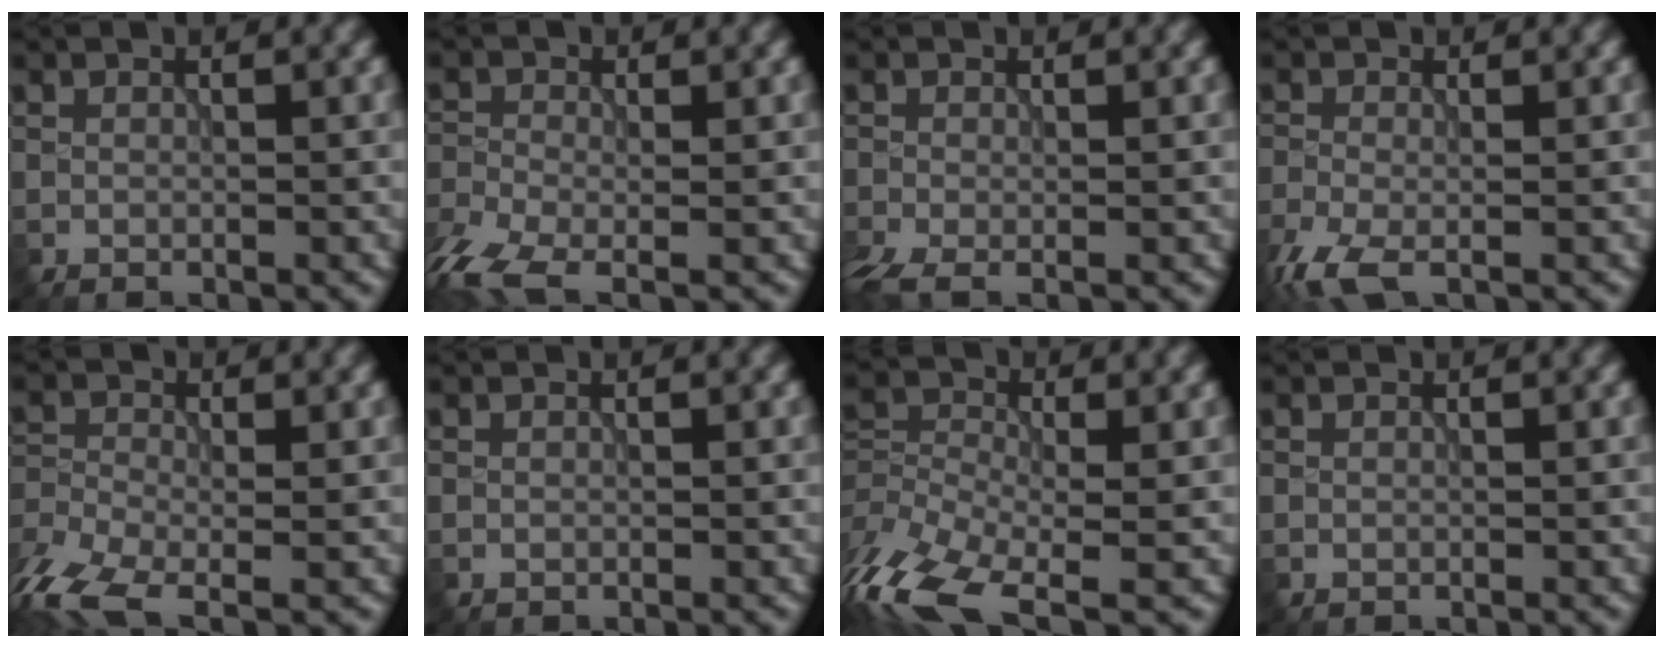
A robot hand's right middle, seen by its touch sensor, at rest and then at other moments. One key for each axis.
{"total": 6.9, "fx": -4.1, "fy": 2.8, "fz": 4.8, "tx": -0.109, "ty": -0.019, "tz": -0.092}
{"total": 3.7, "fx": -2.1, "fy": 1.3, "fz": 2.8, "tx": -0.063, "ty": -0.012, "tz": -0.045}
{"total": 3.9, "fx": -2.2, "fy": 1.4, "fz": 2.9, "tx": -0.072, "ty": -0.011, "tz": -0.050}
{"total": 7.9, "fx": -5.0, "fy": 3.1, "fz": 5.2, "tx": -0.114, "ty": -0.019, "tz": -0.104}
{"total": 0.0}
{"total": 10.2, "fx": -5.9, "fy": 4.3, "fz": 7.2, "tx": -0.151, "ty": -0.011, "tz": -0.117}
{"total": 0.0}